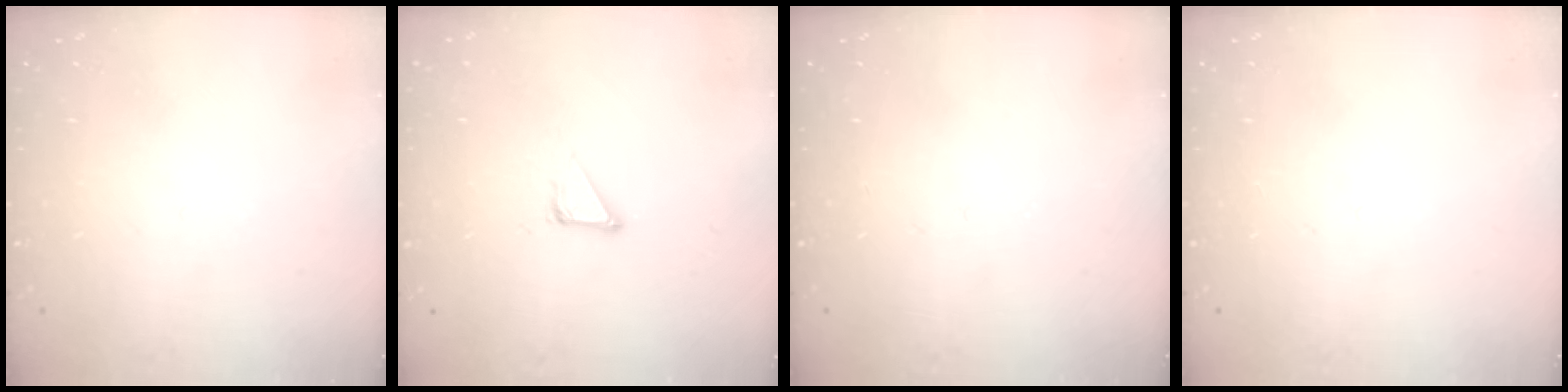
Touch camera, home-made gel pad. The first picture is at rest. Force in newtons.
{"total": 4.4, "press": 4.4, "slide": 0.1}
{"total": 0.0}
{"total": 0.0}